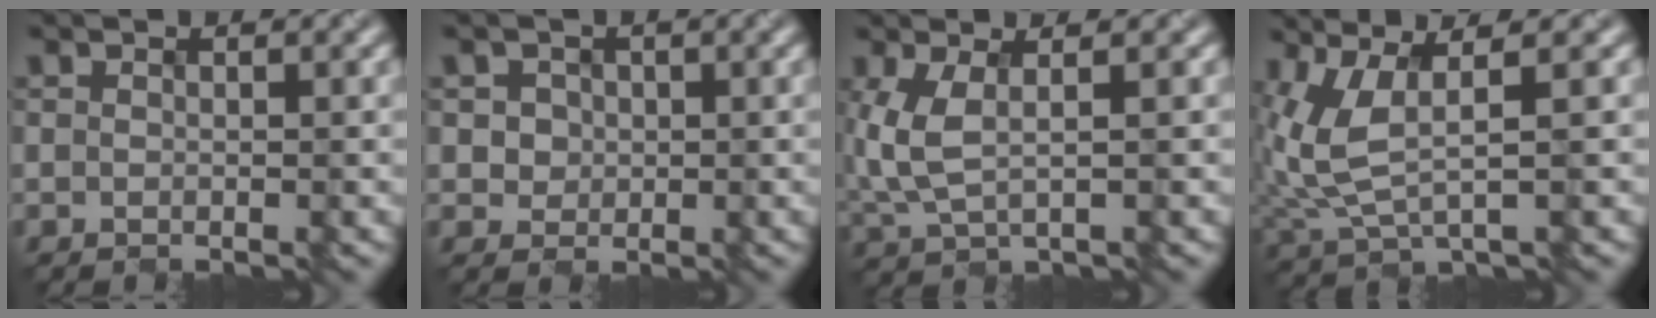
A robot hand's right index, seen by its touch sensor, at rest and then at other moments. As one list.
[{"total": 2.5, "force": [0.6, 2.3, 0.7], "torque": [-0.022, 0.002, 0.015]}, {"total": 3.7, "force": [0.4, 1.9, 3.2], "torque": [-0.089, -0.001, 0.010]}, {"total": 4.9, "force": [1.3, 1.9, 4.3], "torque": [-0.121, -0.004, 0.034]}]